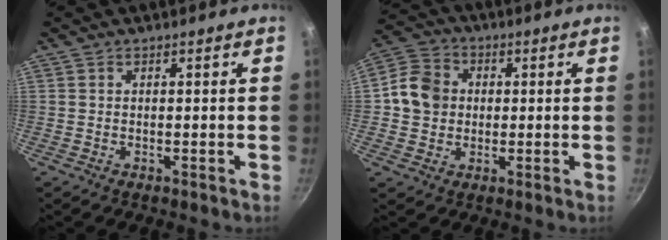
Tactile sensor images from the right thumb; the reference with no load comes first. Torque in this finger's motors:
{"motor_torque": [-0.70, 0.43, -0.28, 0.24, 0.00]}